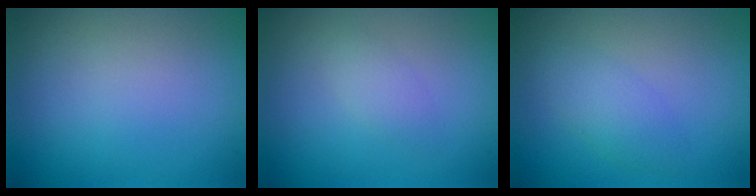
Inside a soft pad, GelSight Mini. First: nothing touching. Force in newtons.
{"total": 1.4, "press": 1.4, "slide": 0.1}
{"total": 2.2, "press": 2.2, "slide": 0.1}